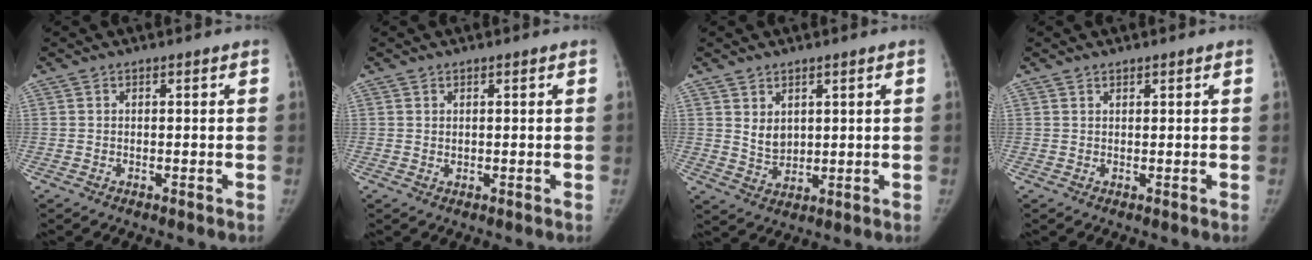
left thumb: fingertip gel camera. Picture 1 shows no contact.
{"total": 0.8, "force": [0.6, 0.5, 0.3], "torque": [0.001, -0.005, 0.010]}
{"total": 4.6, "force": [2.1, 3.1, 2.5], "torque": [-0.031, -0.023, 0.050]}
{"total": 1.0, "force": [0.8, 0.4, 0.2], "torque": [0.002, -0.006, 0.013]}